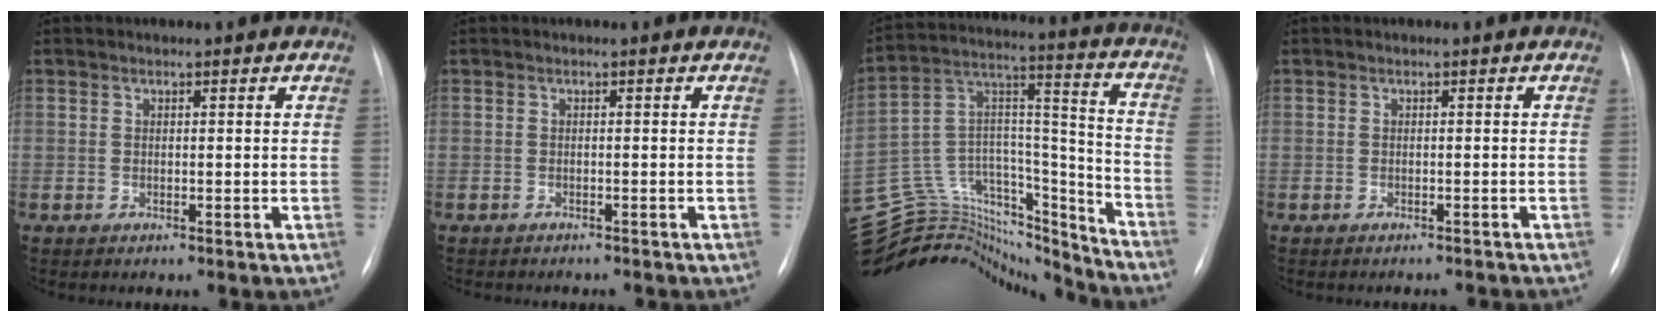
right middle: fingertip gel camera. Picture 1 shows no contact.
{"total": 3.5, "force": [-3.1, 1.0, 1.3], "torque": [-0.018, -0.006, -0.032]}
{"total": 31.0, "force": [-28.7, 8.7, 8.0], "torque": [-0.178, 0.035, -0.440]}
{"total": 3.8, "force": [-3.7, 0.8, 0.8], "torque": [-0.007, -0.001, -0.041]}